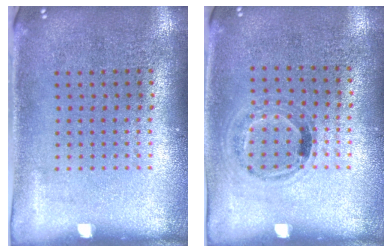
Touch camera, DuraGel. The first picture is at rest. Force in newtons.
{"total": 0.9, "press": 0.7, "slide": 0.6}